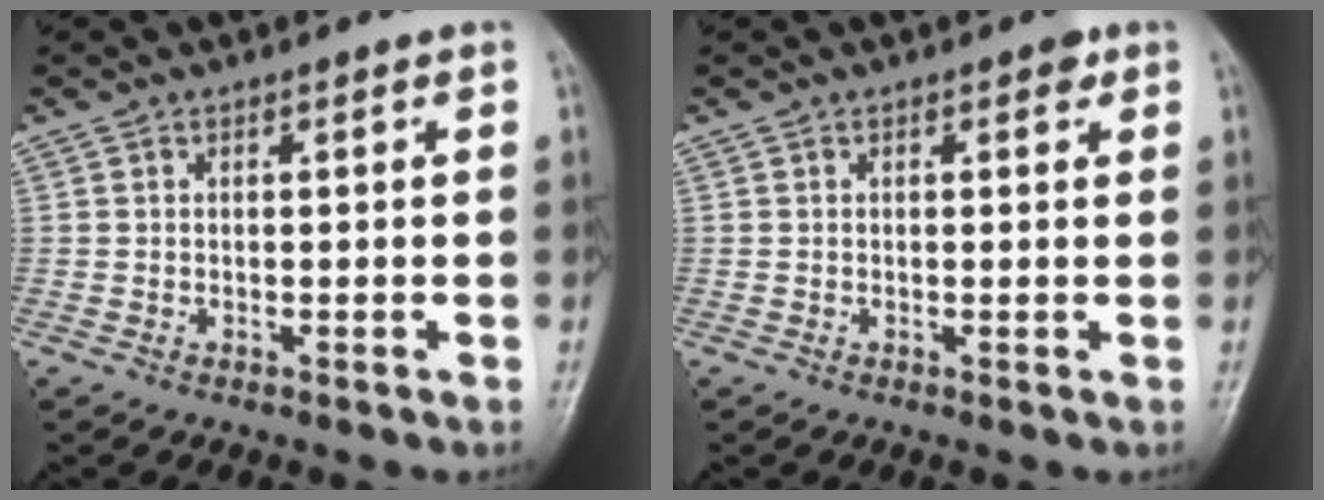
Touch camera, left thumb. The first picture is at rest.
{"total": 1.8, "force": [1.0, 0.9, 1.2], "torque": [-0.006, -0.002, 0.010]}